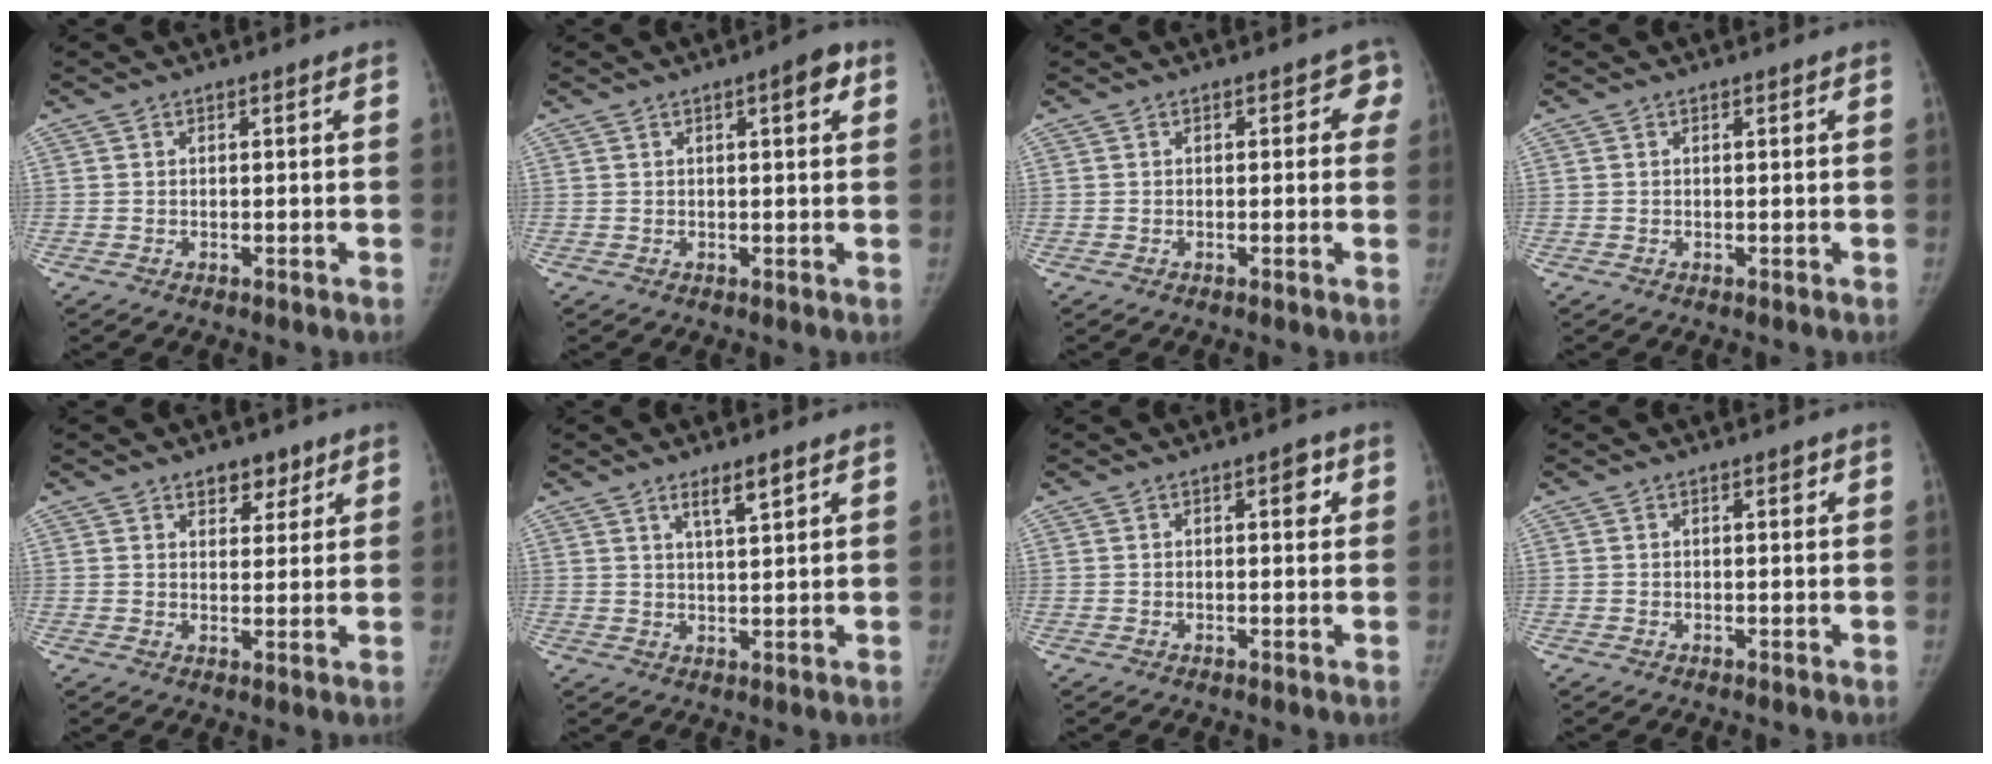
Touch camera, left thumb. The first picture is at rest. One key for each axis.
{"total": 3.6, "fx": 1.5, "fy": 1.1, "fz": 3.1, "tx": -0.035, "ty": 0.000, "tz": 0.015}
{"total": 2.6, "fx": 0.7, "fy": 1.9, "fz": 1.6, "tx": 0.022, "ty": 0.006, "tz": -0.007}
{"total": 0.0}
{"total": 4.7, "fx": 3.0, "fy": 2.9, "fz": 2.0, "tx": 0.004, "ty": -0.016, "tz": 0.046}
{"total": 4.1, "fx": 2.7, "fy": 0.7, "fz": 3.0, "tx": -0.050, "ty": -0.018, "tz": 0.049}
{"total": 2.5, "fx": 0.9, "fy": 1.3, "fz": 1.9, "tx": -0.009, "ty": 0.001, "tz": 0.007}
{"total": 0.6, "fx": 0.3, "fy": 0.4, "fz": 0.4, "tx": 0.000, "ty": 0.000, "tz": 0.003}